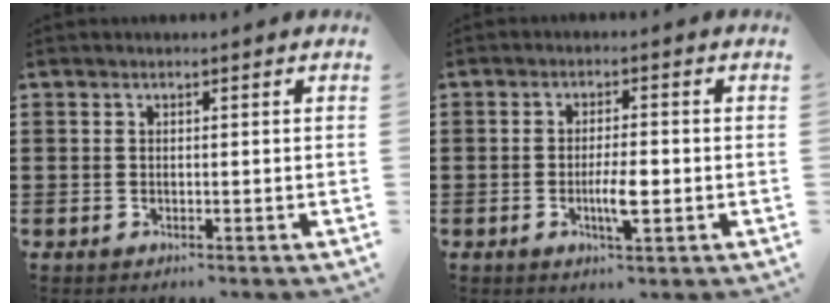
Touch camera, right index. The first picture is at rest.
{"total": 4.7, "force": [-1.1, 1.1, 4.5], "torque": [-0.083, 0.001, -0.021]}